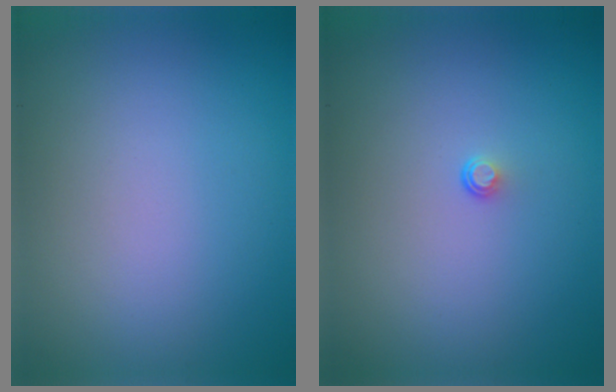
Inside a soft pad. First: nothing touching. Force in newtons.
{"total": 0.5, "press": 0.3, "slide": 0.5}